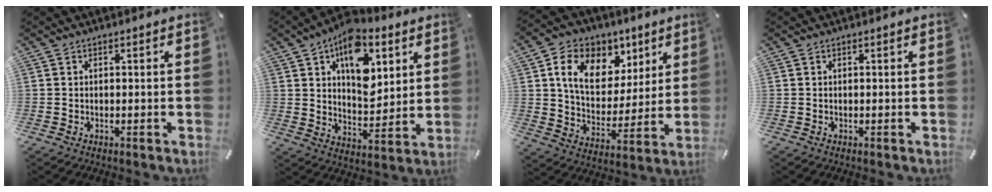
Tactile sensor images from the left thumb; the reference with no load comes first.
{"total": 15.6, "force": [7.3, 9.5, 10.0], "torque": [-0.136, -0.030, 0.129]}
{"total": 13.7, "force": [6.9, 10.2, 6.0], "torque": [-0.107, -0.033, 0.130]}
{"total": 0.0}